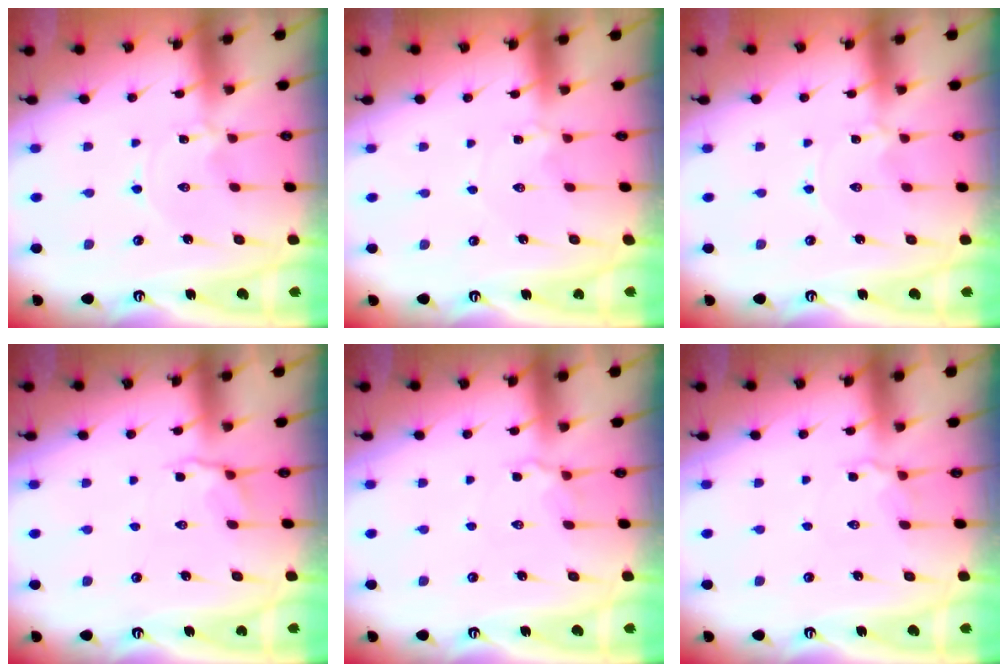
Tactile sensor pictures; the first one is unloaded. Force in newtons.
{"total": 2.9, "press": 2.9, "slide": 0.5}
{"total": 0.6, "press": 0.6, "slide": 0.1}
{"total": 4.8, "press": 4.4, "slide": 2.1}
{"total": 4.1, "press": 4.0, "slide": 1.0}
{"total": 4.1, "press": 4.0, "slide": 1.0}